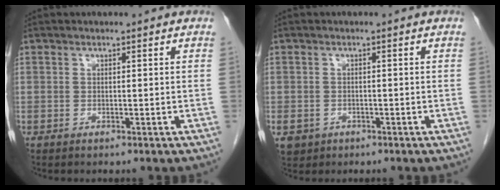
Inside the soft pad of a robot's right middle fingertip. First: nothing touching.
{"total": 4.7, "force": [-2.3, 3.9, 1.2], "torque": [-0.028, 0.000, -0.033]}